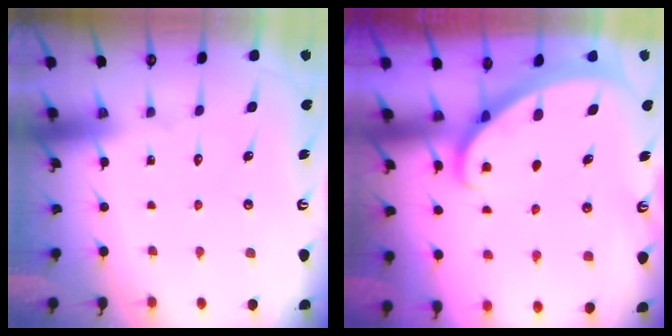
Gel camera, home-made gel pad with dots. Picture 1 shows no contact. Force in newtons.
{"total": 1.9, "press": 1.9, "slide": 0.1}